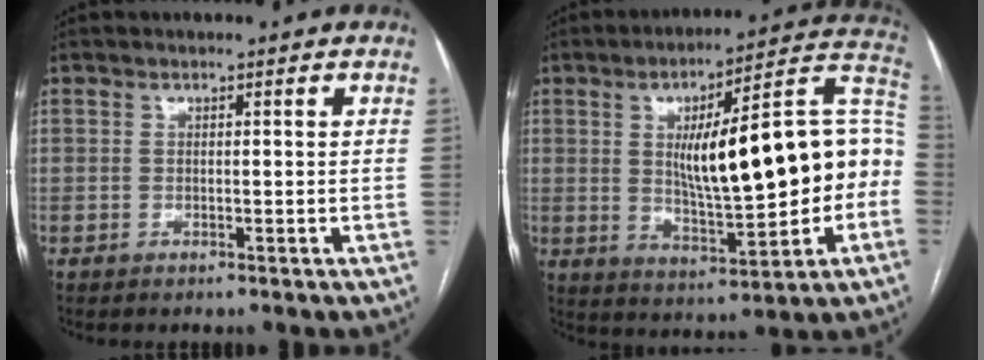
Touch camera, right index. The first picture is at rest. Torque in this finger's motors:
{"motor_torque": [1.65, 0.48, 1.05, 0.21]}